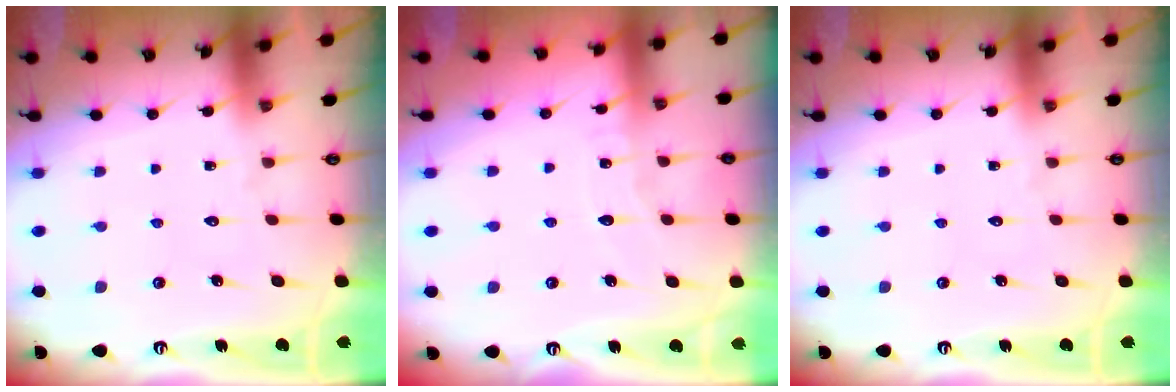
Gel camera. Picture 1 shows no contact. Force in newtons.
{"total": 4.2, "press": 4.2, "slide": 0.2}
{"total": 0.0}